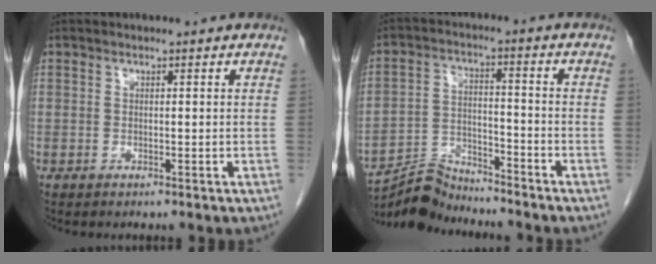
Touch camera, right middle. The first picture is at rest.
{"total": 7.8, "force": [-7.8, 0.8, 0.2], "torque": [-0.010, 0.004, -0.144]}